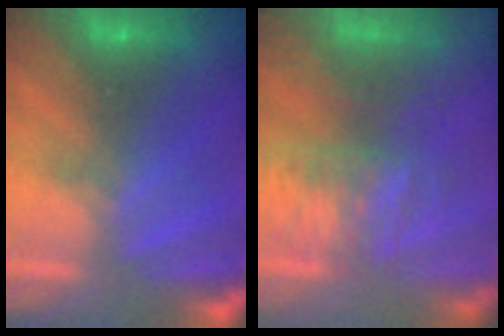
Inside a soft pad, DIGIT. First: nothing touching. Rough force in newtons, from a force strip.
{"total": 8.9}